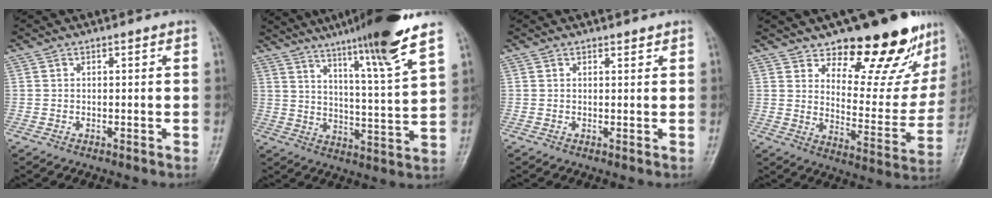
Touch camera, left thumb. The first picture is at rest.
{"total": 17.0, "force": [12.2, -0.4, 11.8], "torque": [-0.178, -0.059, 0.182]}
{"total": 0.8, "force": [0.7, 0.3, 0.2], "torque": [-0.003, -0.007, 0.011]}
{"total": 20.6, "force": [15.1, 8.2, 11.3], "torque": [-0.096, -0.113, 0.207]}